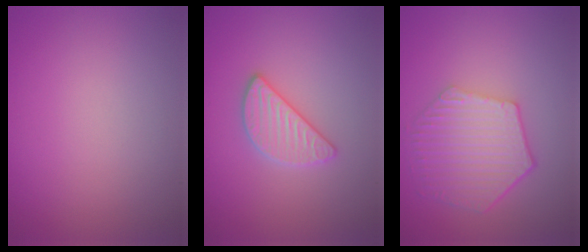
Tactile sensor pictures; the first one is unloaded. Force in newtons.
{"total": 2.8, "press": 2.7, "slide": 0.5}
{"total": 5.8, "press": 4.4, "slide": 3.7}